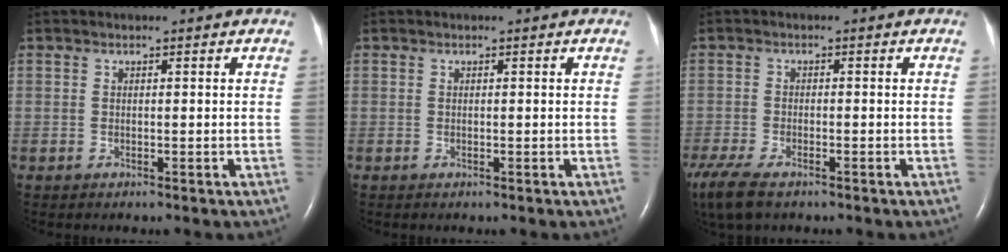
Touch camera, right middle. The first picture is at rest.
{"total": 0.0}
{"total": 10.3, "force": [-7.2, 4.1, 6.2], "torque": [-0.142, -0.022, -0.119]}